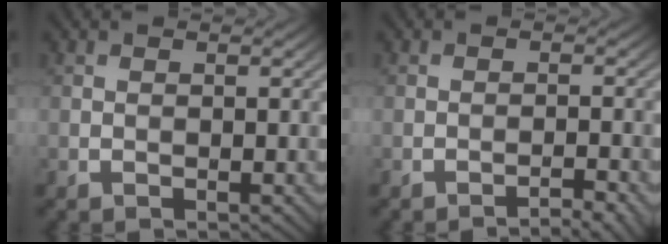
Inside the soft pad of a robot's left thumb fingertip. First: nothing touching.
{"total": 2.4, "force": [-2.1, -0.4, 1.0], "torque": [-0.016, 0.007, -0.033]}